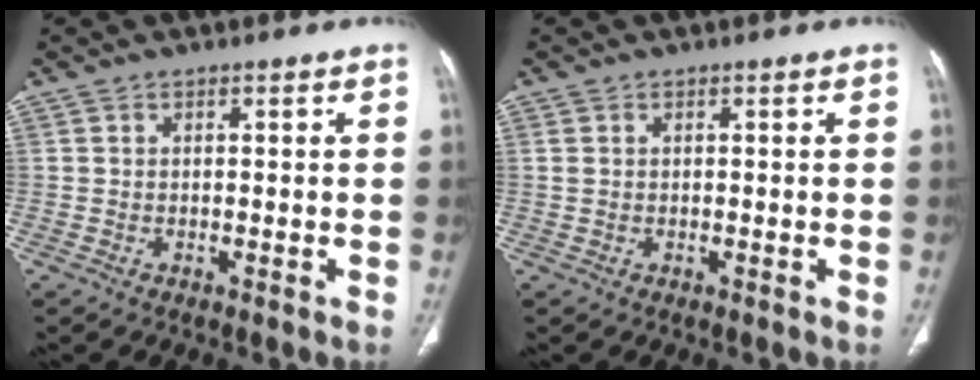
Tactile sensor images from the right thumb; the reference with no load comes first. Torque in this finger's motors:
{"motor_torque": [-0.18, -0.31, -0.11, -0.03, -0.02]}